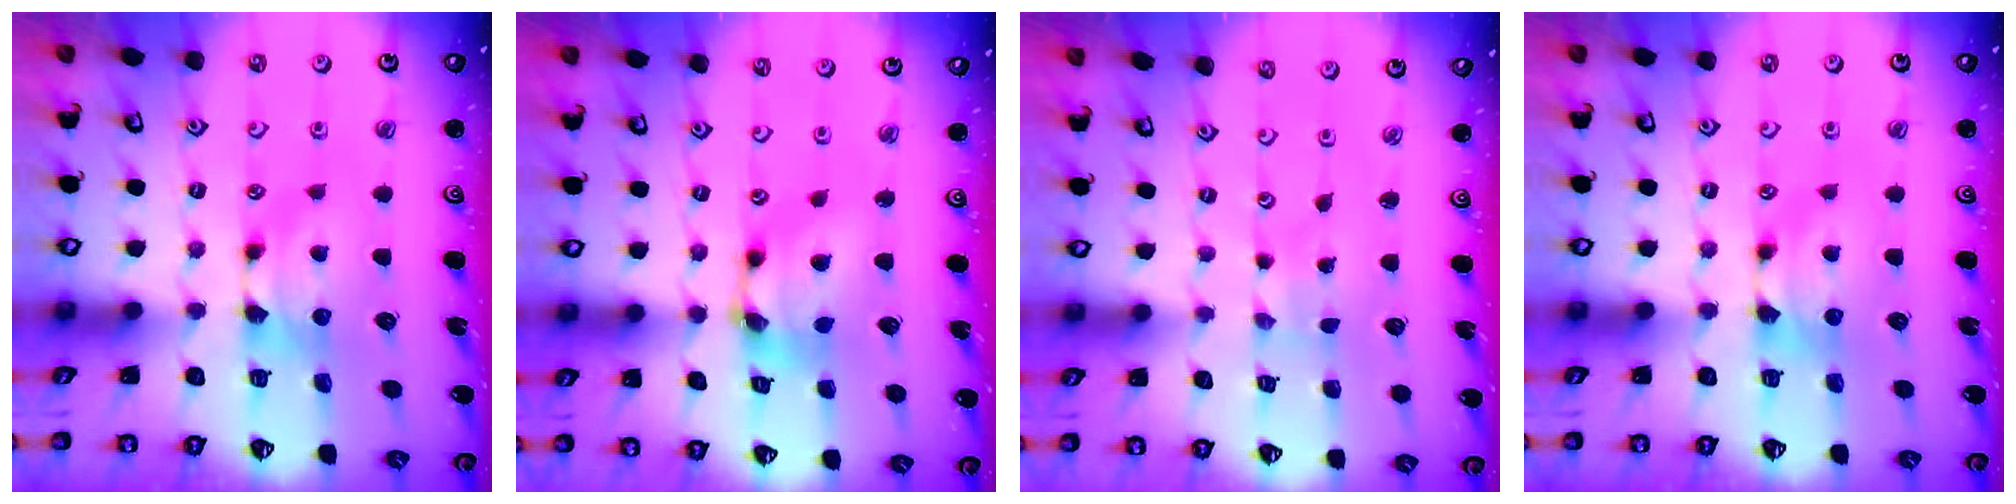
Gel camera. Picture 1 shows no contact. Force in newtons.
{"total": 6.6, "press": 6.2, "slide": 2.2}
{"total": 5.7, "press": 5.6, "slide": 0.5}
{"total": 0.0}